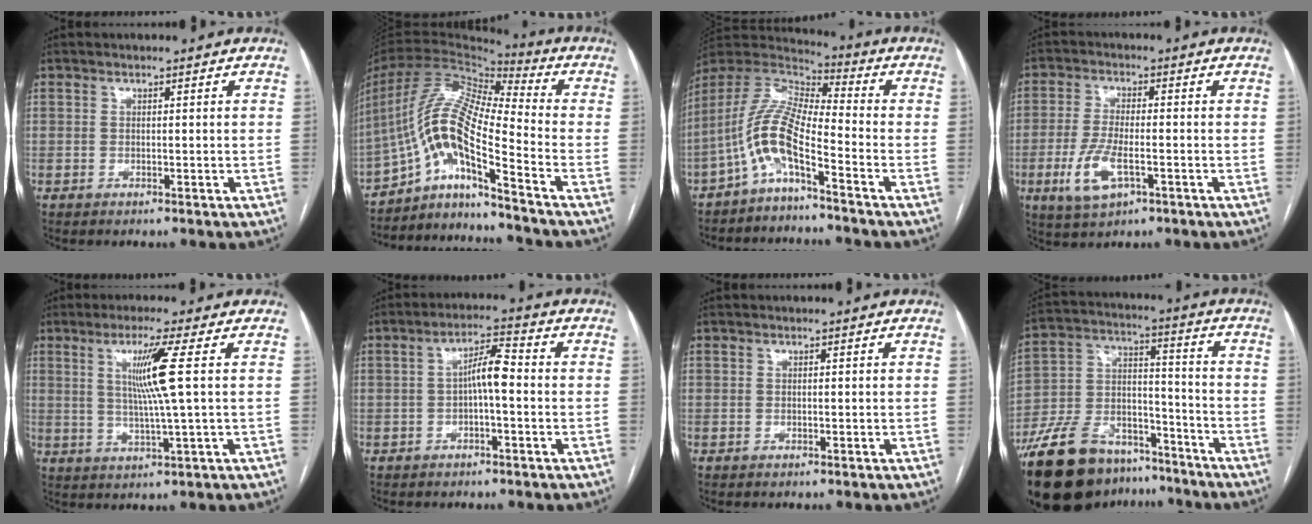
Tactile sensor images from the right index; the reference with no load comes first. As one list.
[{"total": 14.5, "force": [-8.5, 0.9, 11.6], "torque": [-0.235, 0.018, -0.155]}, {"total": 9.6, "force": [-5.1, 1.7, 7.9], "torque": [-0.182, 0.020, -0.107]}, {"total": 7.5, "force": [-2.7, 2.5, 6.5], "torque": [-0.142, -0.010, -0.047]}, {"total": 7.4, "force": [1.8, -1.6, 7.0], "torque": [-0.134, -0.006, 0.040]}, {"total": 4.9, "force": [-0.4, 1.0, 4.8], "torque": [-0.080, 0.017, -0.007]}, {"total": 0.0}, {"total": 20.1, "force": [-14.8, 10.0, 9.2], "torque": [-0.207, 0.024, -0.257]}]